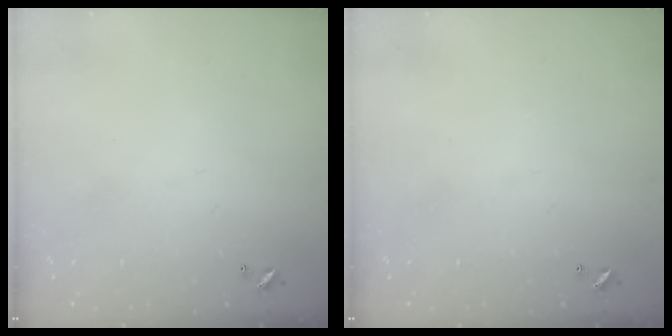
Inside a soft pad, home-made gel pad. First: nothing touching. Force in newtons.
{"total": 0.0}